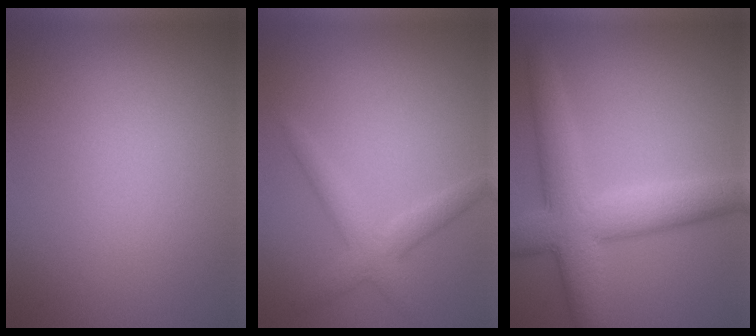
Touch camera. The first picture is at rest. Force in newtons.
{"total": 2.8, "press": 2.8, "slide": 0.1}
{"total": 7.7, "press": 7.7, "slide": 0.2}